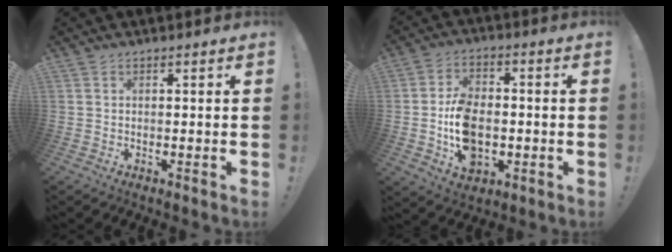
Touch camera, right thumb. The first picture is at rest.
{"total": 13.0, "force": [-3.0, 9.3, 8.5], "torque": [-0.129, 0.014, -0.049]}